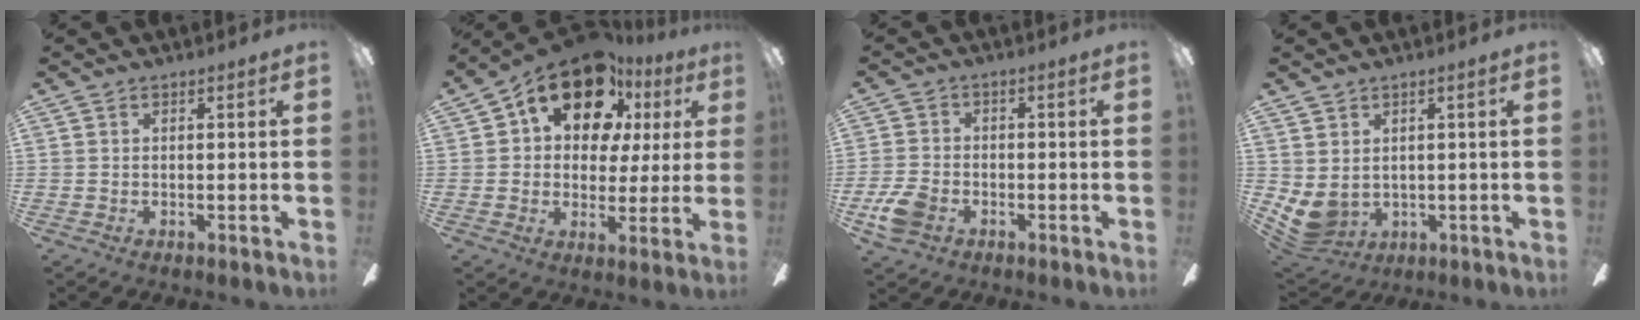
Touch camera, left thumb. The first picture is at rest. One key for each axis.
{"total": 16.8, "fx": 10.0, "fy": 9.6, "fz": 9.4, "tx": -0.153, "ty": -0.051, "tz": 0.176}
{"total": 6.6, "fx": -3.2, "fy": 4.6, "fz": 3.5, "tx": -0.083, "ty": 0.012, "tz": -0.060}
{"total": 5.0, "fx": 0.3, "fy": 4.3, "fz": 2.5, "tx": -0.083, "ty": -0.016, "tz": 0.004}